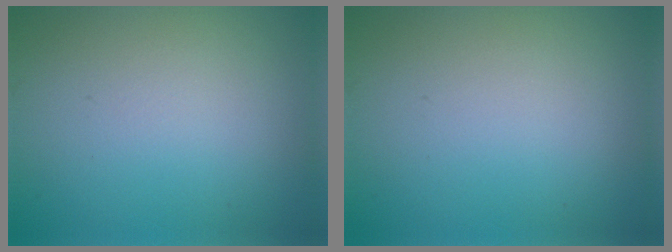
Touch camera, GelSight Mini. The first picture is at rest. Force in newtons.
{"total": 0.0}